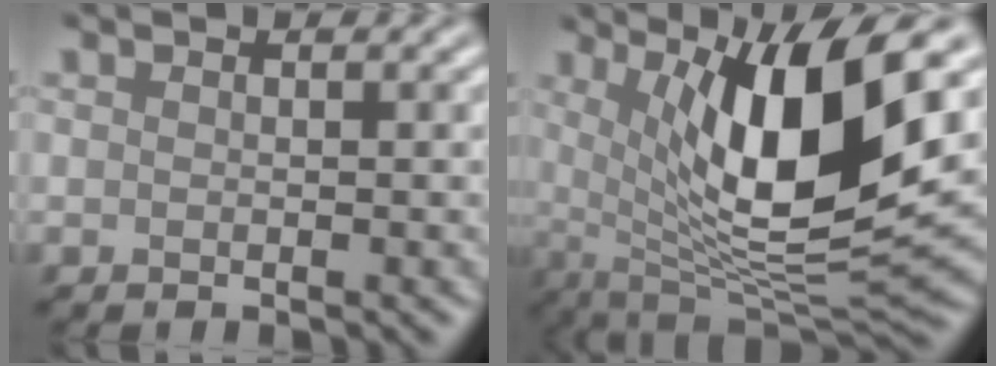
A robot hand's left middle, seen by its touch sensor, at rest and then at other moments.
{"total": 12.1, "force": [3.0, 3.4, 11.2], "torque": [-0.175, -0.011, 0.057]}